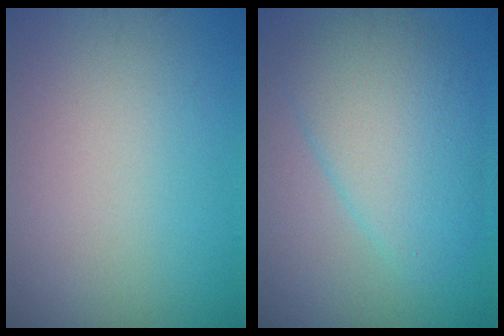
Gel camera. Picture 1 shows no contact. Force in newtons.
{"total": 5.8, "press": 5.8, "slide": 0.1}